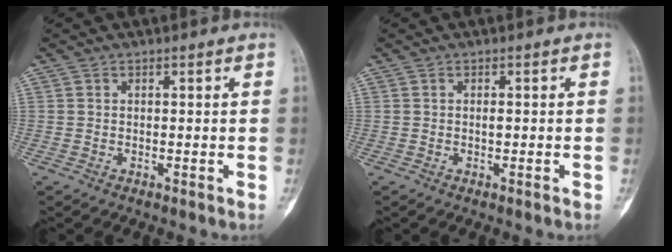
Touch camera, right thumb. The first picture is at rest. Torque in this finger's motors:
{"motor_torque": [0.39, 0.22, 0.20, -0.01, 0.08]}